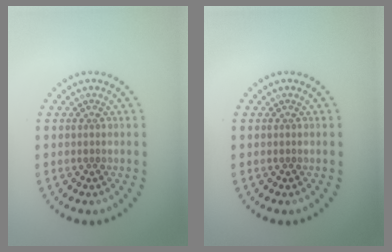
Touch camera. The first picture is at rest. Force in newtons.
{"total": 0.0}